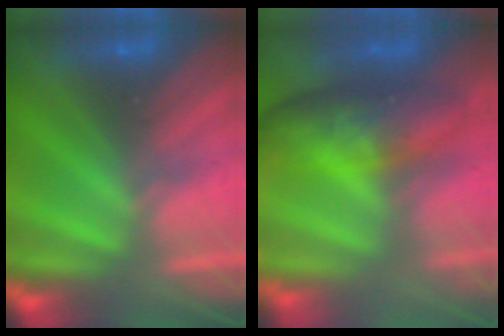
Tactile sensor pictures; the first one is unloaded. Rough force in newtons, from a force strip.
{"total": 8.3}